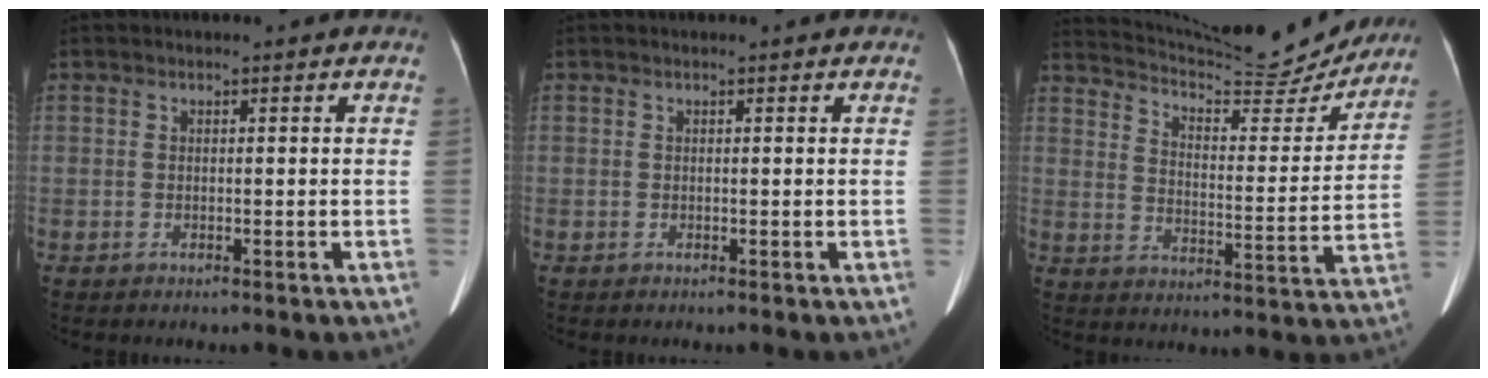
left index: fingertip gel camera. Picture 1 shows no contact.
{"total": 0.8, "force": [0.7, 0.0, 0.3], "torque": [-0.007, 0.005, 0.010]}
{"total": 21.2, "force": [20.0, 2.4, 6.4], "torque": [-0.107, -0.043, 0.272]}